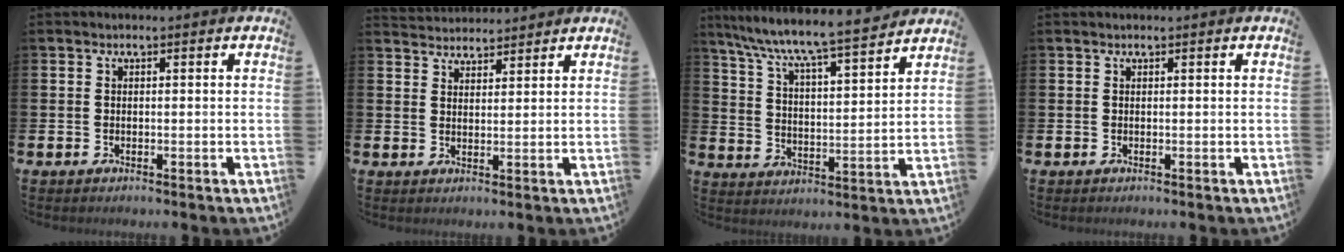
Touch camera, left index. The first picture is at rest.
{"total": 3.4, "force": [3.3, 0.7, -0.3], "torque": [0.004, -0.017, 0.061]}
{"total": 8.1, "force": [7.7, 0.1, 2.8], "torque": [-0.086, -0.064, 0.127]}
{"total": 0.0}